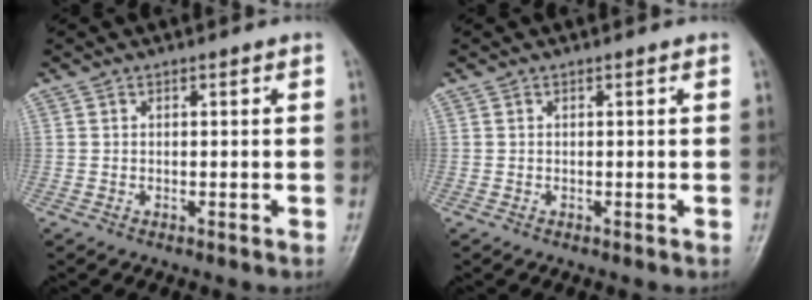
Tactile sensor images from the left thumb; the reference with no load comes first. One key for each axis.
{"total": 0.0}